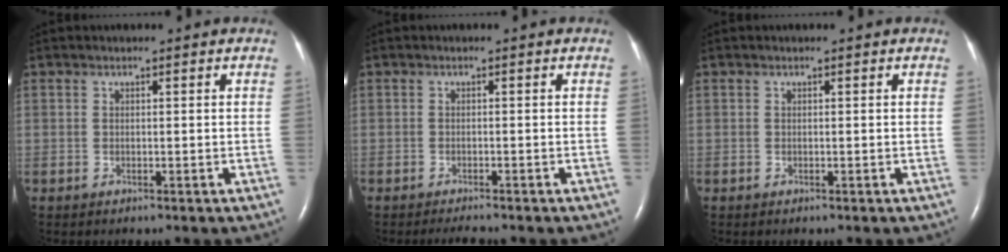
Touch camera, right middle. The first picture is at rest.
{"total": 2.3, "force": [-2.1, 0.1, 1.0], "torque": [-0.019, -0.006, -0.028]}
{"total": 0.0}